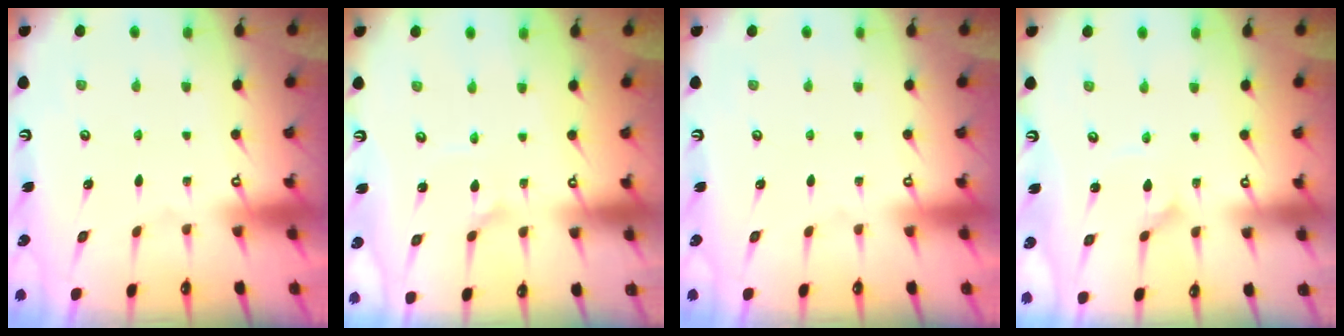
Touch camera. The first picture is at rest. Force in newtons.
{"total": 2.4, "press": 2.4, "slide": 0.2}
{"total": 0.0}
{"total": 2.4, "press": 2.4, "slide": 0.1}